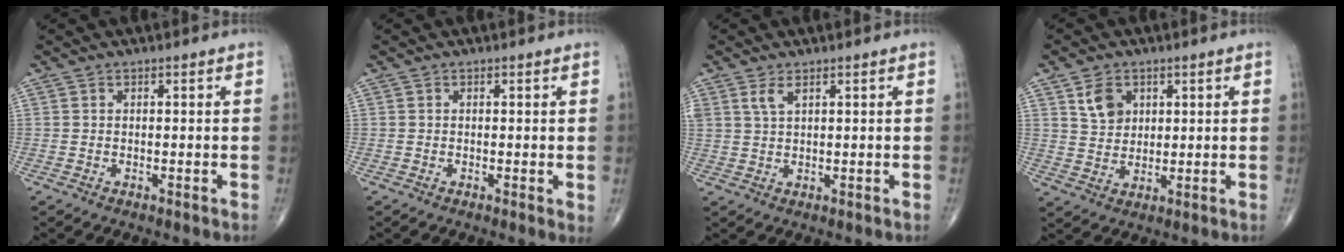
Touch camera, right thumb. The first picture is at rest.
{"total": 1.1, "force": [0.1, 0.4, 1.0], "torque": [-0.016, -0.005, -0.002]}
{"total": 2.6, "force": [1.5, 1.0, 1.8], "torque": [-0.039, -0.001, 0.038]}
{"total": 5.8, "force": [2.6, 4.3, 2.8], "torque": [-0.032, -0.015, 0.050]}